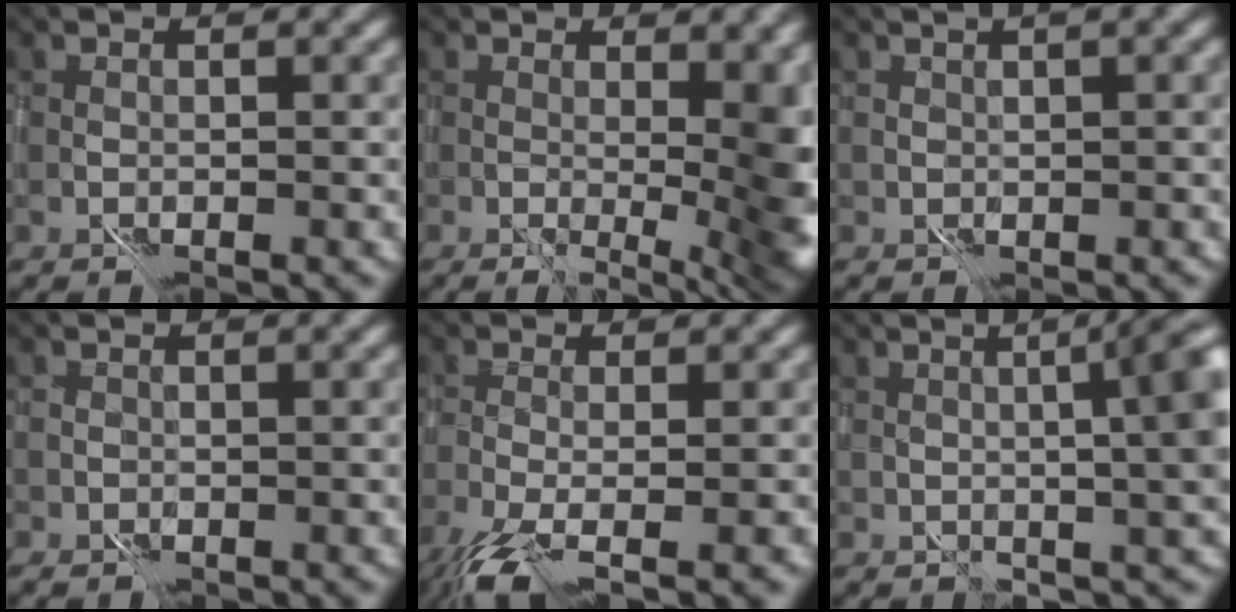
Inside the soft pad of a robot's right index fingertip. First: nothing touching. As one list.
[{"total": 10.1, "force": [1.0, 3.6, 9.3], "torque": [-0.078, 0.007, 0.031]}, {"total": 1.8, "force": [0.7, 0.8, 1.4], "torque": [-0.014, 0.012, 0.016]}, {"total": 0.6, "force": [-0.2, 0.5, 0.2], "torque": [-0.001, 0.003, -0.001]}, {"total": 5.9, "force": [-2.6, 1.8, 4.9], "torque": [-0.080, -0.019, -0.047]}, {"total": 9.9, "force": [2.6, 3.5, 8.9], "torque": [-0.050, 0.047, 0.021]}]